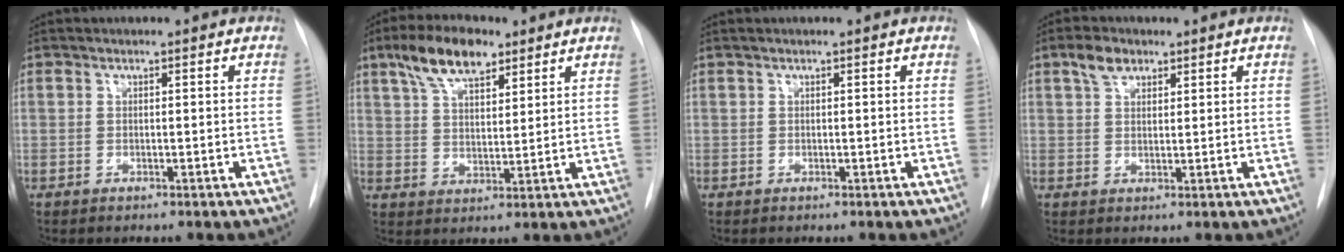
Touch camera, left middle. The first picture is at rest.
{"total": 9.4, "force": [6.1, 3.6, 6.2], "torque": [-0.119, 0.017, 0.113]}
{"total": 0.0}
{"total": 3.5, "force": [2.2, 2.0, 1.9], "torque": [-0.039, 0.010, 0.043]}